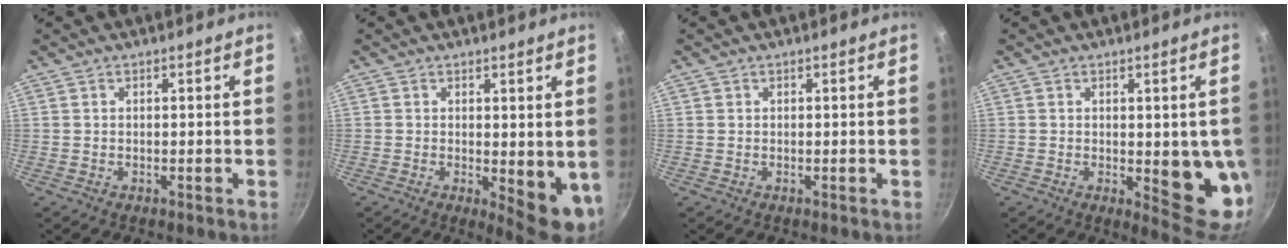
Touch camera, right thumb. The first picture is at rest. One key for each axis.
{"total": 7.2, "fx": 0.0, "fy": 3.0, "fz": 6.6, "tx": -0.071, "ty": -0.012, "tz": 0.006}
{"total": 0.0}
{"total": 9.9, "fx": -0.5, "fy": 3.8, "fz": 9.1, "tx": -0.078, "ty": -0.021, "tz": -0.002}